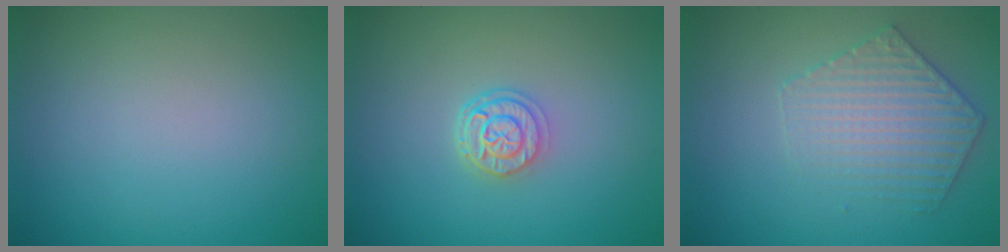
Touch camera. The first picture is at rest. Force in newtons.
{"total": 2.6, "press": 2.1, "slide": 1.5}
{"total": 3.4, "press": 3.3, "slide": 0.7}